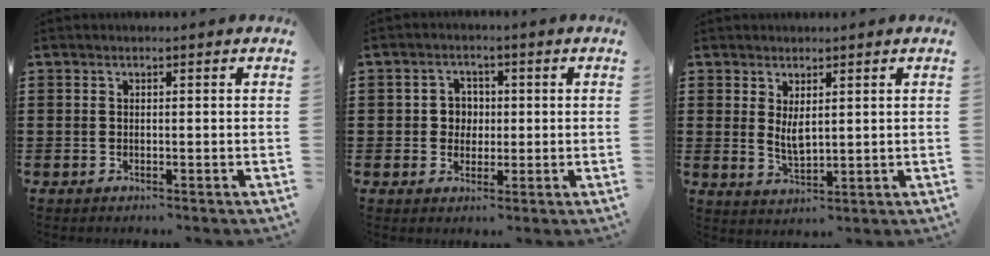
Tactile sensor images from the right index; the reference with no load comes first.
{"total": 3.5, "force": [0.0, 3.2, 1.4], "torque": [-0.039, 0.011, -0.004]}
{"total": 3.2, "force": [1.3, 1.1, 2.7], "torque": [-0.055, -0.002, 0.025]}